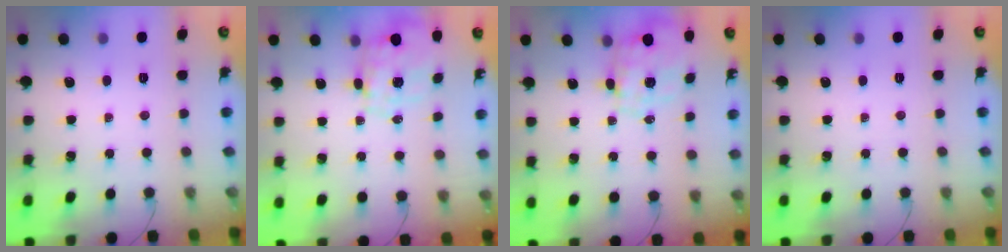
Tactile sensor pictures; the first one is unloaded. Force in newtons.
{"total": 1.9, "press": 1.5, "slide": 1.1}
{"total": 2.1, "press": 1.7, "slide": 1.1}
{"total": 0.0}